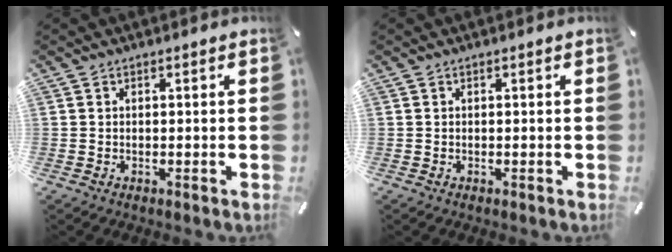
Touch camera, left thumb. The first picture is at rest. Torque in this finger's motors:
{"motor_torque": [0.00, 0.00, -0.04, 0.04, 0.00]}